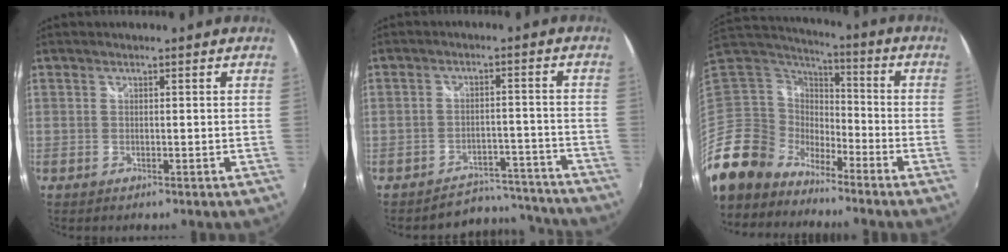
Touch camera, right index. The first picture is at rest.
{"total": 12.1, "force": [-11.5, 3.8, 0.6], "torque": [-0.011, 0.042, -0.144]}
{"total": 12.7, "force": [-10.1, 7.4, 1.8], "torque": [-0.066, 0.031, -0.210]}